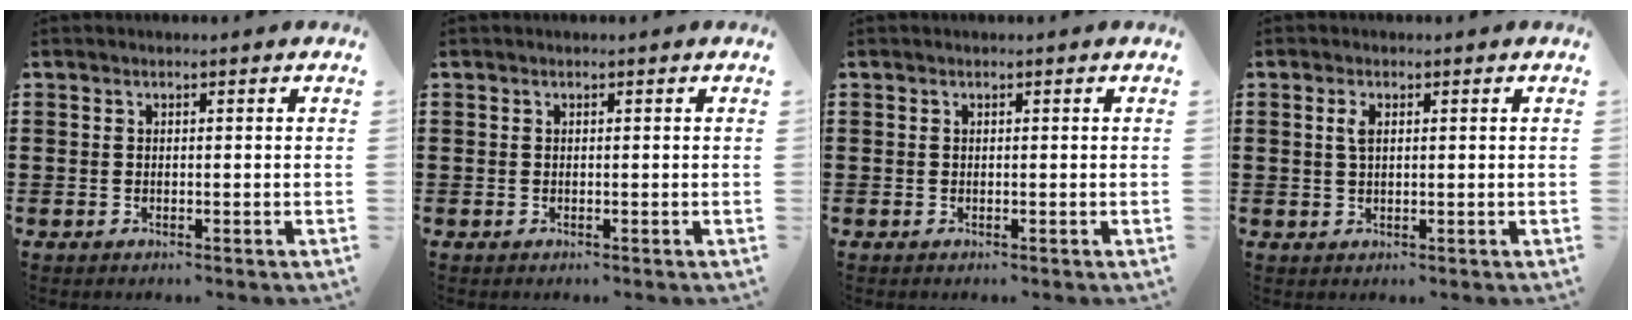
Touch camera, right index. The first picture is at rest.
{"total": 0.0}
{"total": 0.0}
{"total": 1.9, "force": [0.5, 0.8, 1.7], "torque": [-0.036, 0.005, 0.008]}